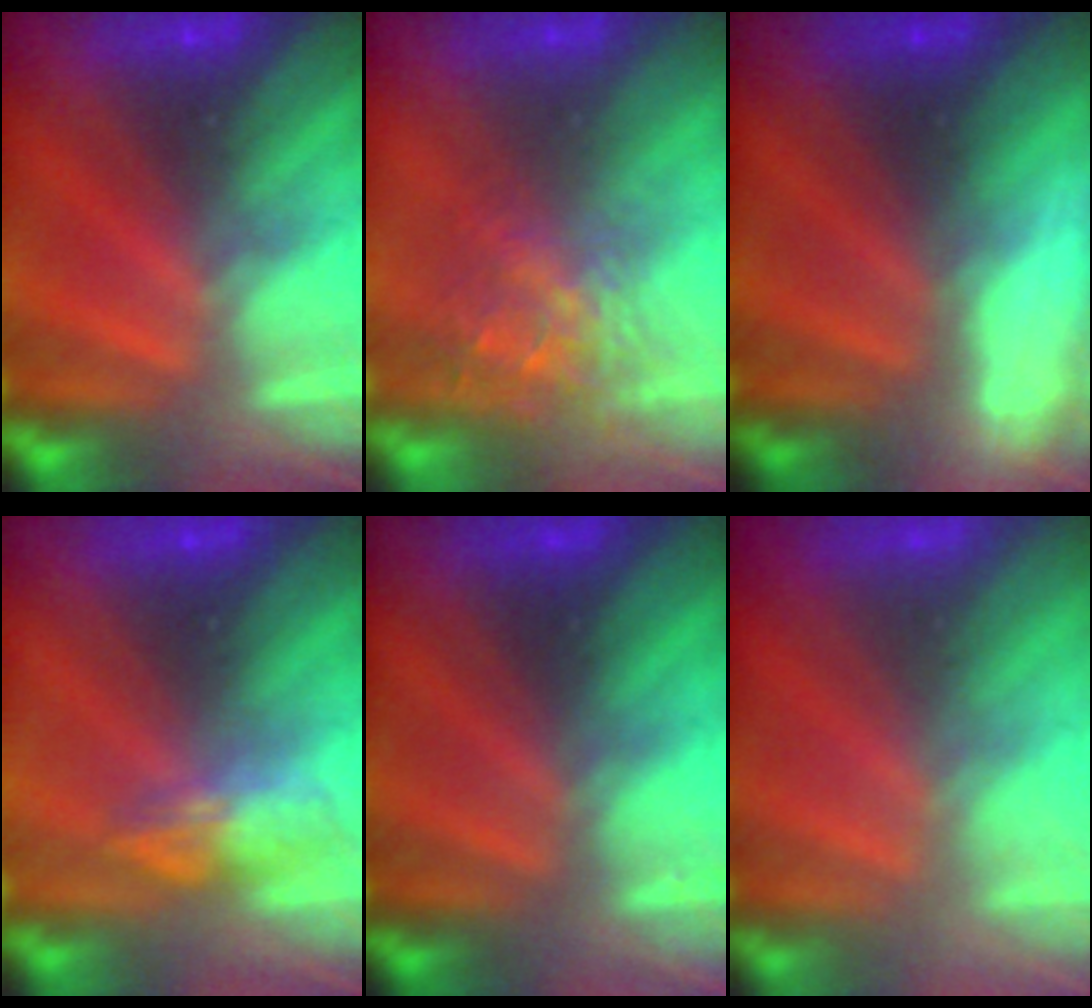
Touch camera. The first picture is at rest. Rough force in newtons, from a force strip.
{"total": 3.5}
{"total": 3.0}
{"total": 2.5}
{"total": 2.2}
{"total": 2.9}